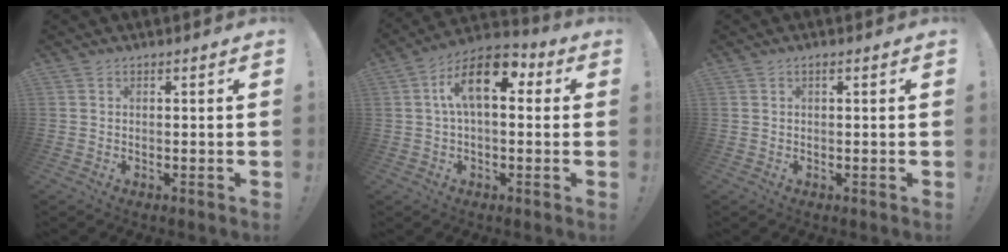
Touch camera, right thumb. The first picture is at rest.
{"total": 13.8, "force": [3.9, 6.6, 11.5], "torque": [-0.205, -0.002, 0.065]}
{"total": 0.7, "force": [0.2, 0.1, 0.7], "torque": [-0.021, 0.003, 0.003]}